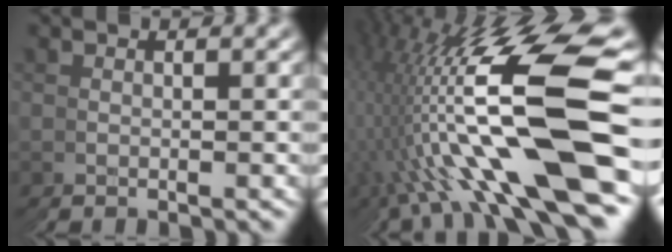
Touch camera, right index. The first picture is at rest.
{"total": 14.3, "force": [1.1, 4.5, 13.6], "torque": [-0.242, 0.016, 0.019]}